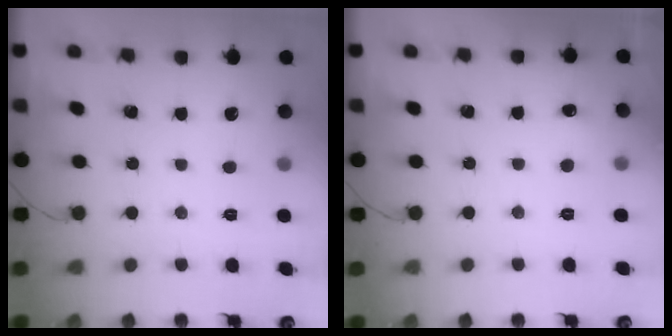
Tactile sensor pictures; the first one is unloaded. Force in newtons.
{"total": 3.7, "press": 3.5, "slide": 1.0}